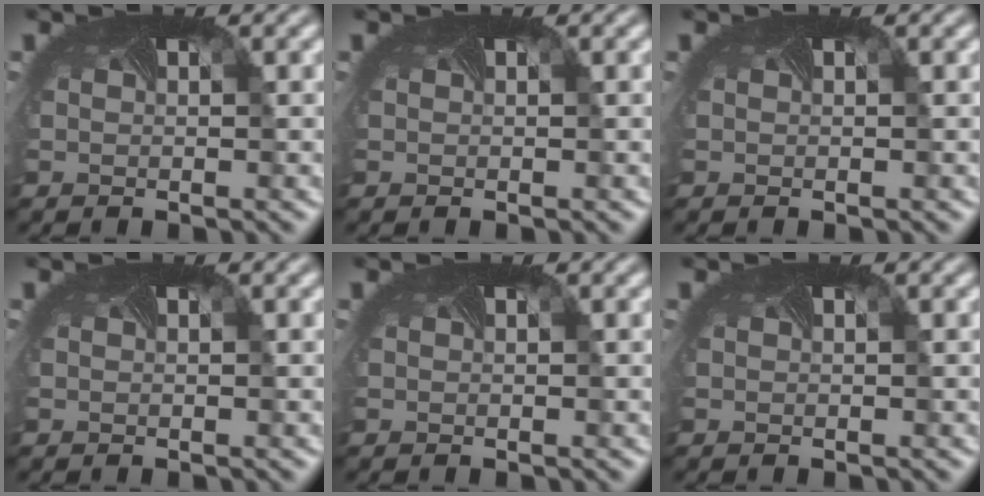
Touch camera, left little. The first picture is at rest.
{"total": 0.0}
{"total": 0.0}
{"total": 0.0}
{"total": 0.0}
{"total": 0.0}